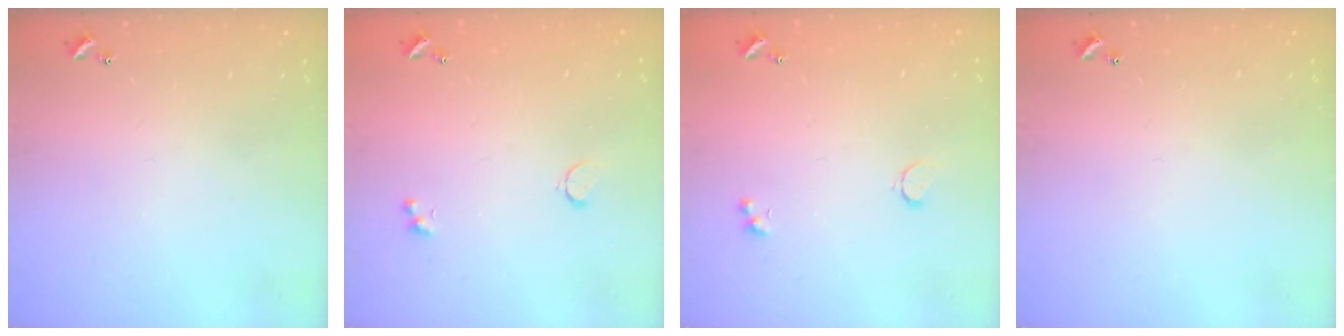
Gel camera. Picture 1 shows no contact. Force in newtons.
{"total": 1.5, "press": 1.4, "slide": 0.7}
{"total": 1.5, "press": 1.4, "slide": 0.7}
{"total": 0.0}